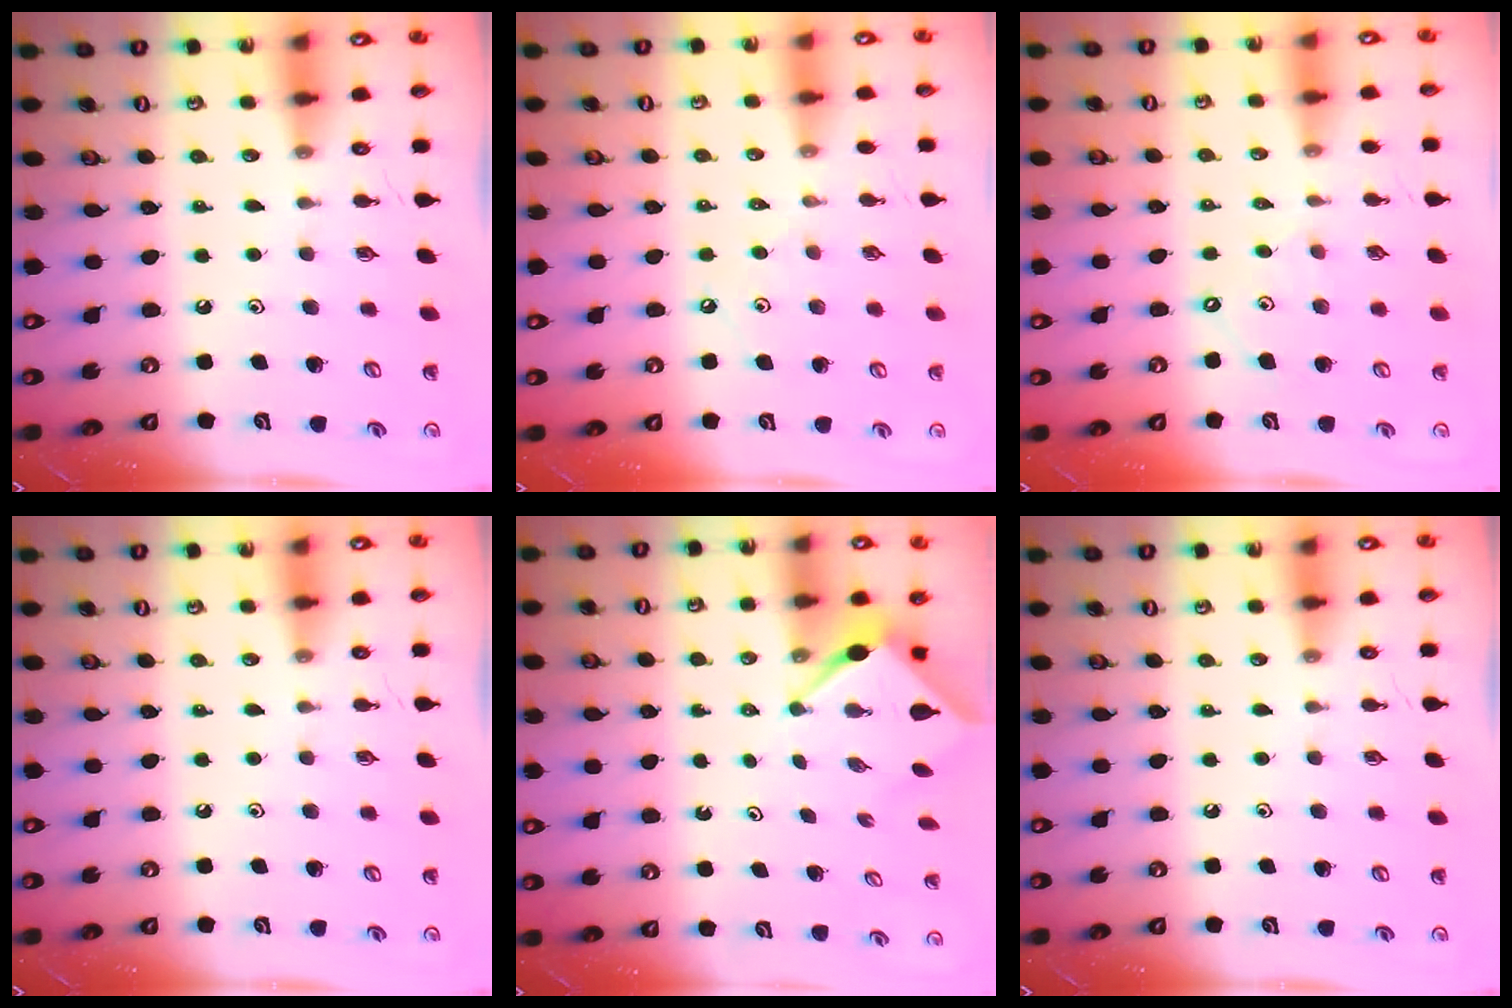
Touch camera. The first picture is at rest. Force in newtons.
{"total": 4.2, "press": 4.2, "slide": 0.1}
{"total": 3.7, "press": 3.6, "slide": 0.6}
{"total": 0.0}
{"total": 3.0, "press": 3.0, "slide": 0.2}
{"total": 0.0}